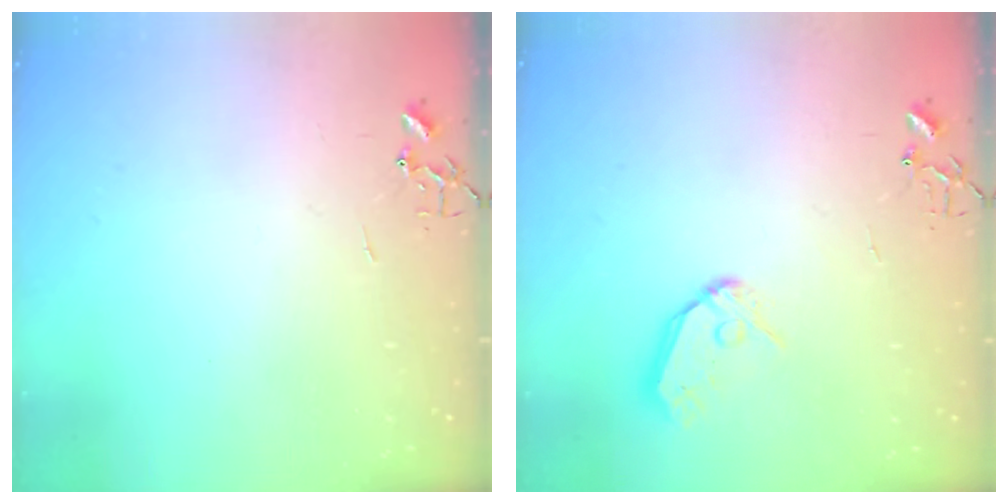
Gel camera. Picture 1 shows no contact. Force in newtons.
{"total": 10.5, "press": 10.5, "slide": 1.3}